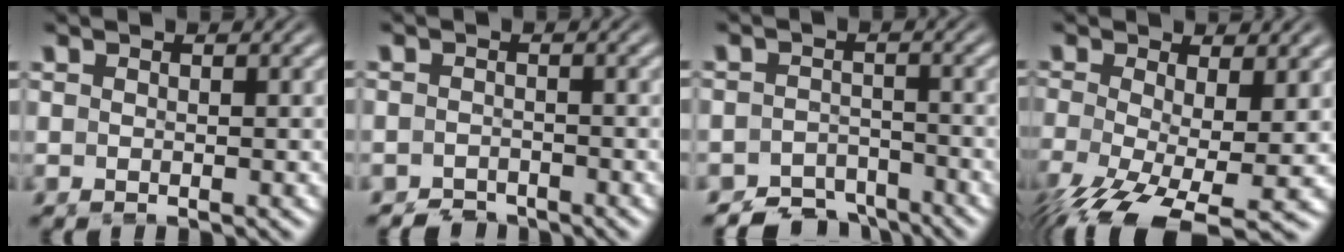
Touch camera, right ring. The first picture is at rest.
{"total": 3.5, "force": [-3.3, 1.2, -0.2], "torque": [0.006, -0.022, -0.056]}
{"total": 7.2, "force": [-6.4, 3.3, 0.9], "torque": [0.012, -0.022, -0.113]}
{"total": 7.7, "force": [-5.4, 2.9, 4.8], "torque": [-0.105, -0.066, -0.060]}